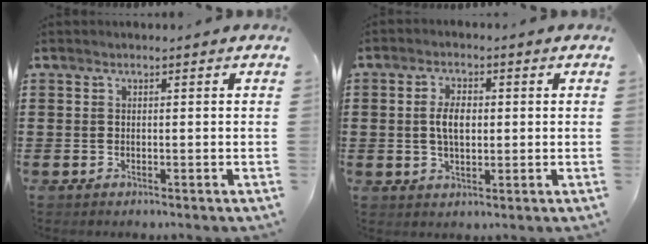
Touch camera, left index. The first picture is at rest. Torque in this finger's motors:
{"motor_torque": [1.11, 1.02, 0.55, 0.15]}